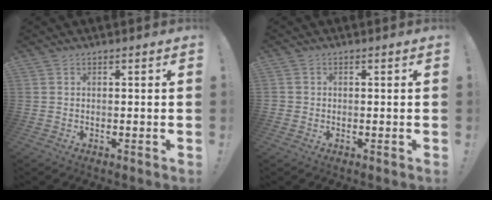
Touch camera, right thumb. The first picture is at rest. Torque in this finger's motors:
{"motor_torque": [0.07, -0.02, -0.07, 0.12, -0.01]}